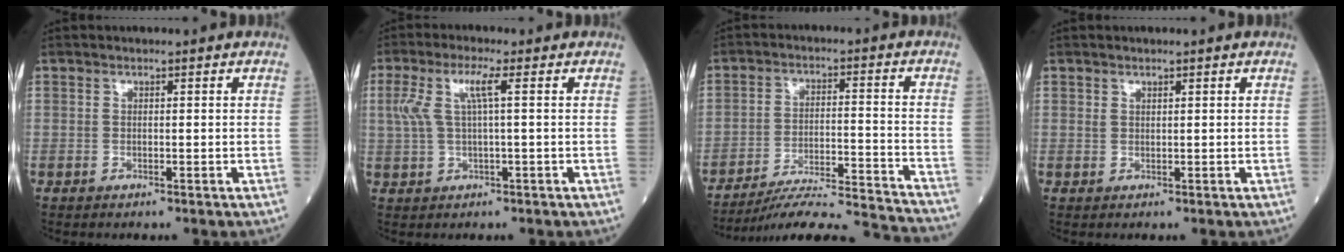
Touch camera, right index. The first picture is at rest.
{"total": 5.0, "force": [1.3, 0.4, 4.9], "torque": [-0.115, 0.022, 0.031]}
{"total": 18.6, "force": [-17.9, -1.5, 5.0], "torque": [-0.068, -0.013, -0.262]}
{"total": 0.6, "force": [0.4, 0.3, 0.3], "torque": [-0.004, 0.002, 0.009]}